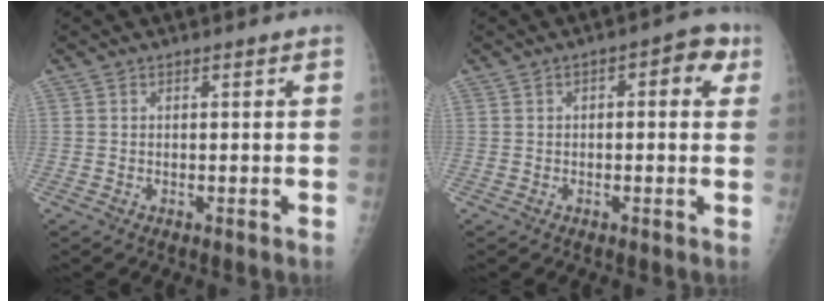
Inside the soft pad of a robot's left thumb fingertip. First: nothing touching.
{"total": 5.4, "force": [1.5, 2.6, 4.4], "torque": [-0.034, 0.012, 0.010]}